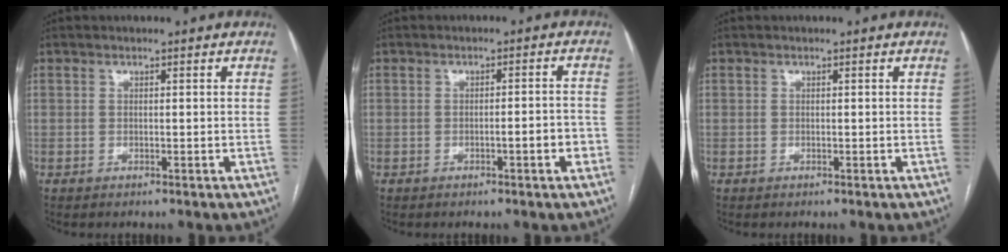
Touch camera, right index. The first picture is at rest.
{"total": 3.3, "force": [-1.4, 0.5, 3.0], "torque": [-0.039, 0.004, -0.021]}
{"total": 0.0}